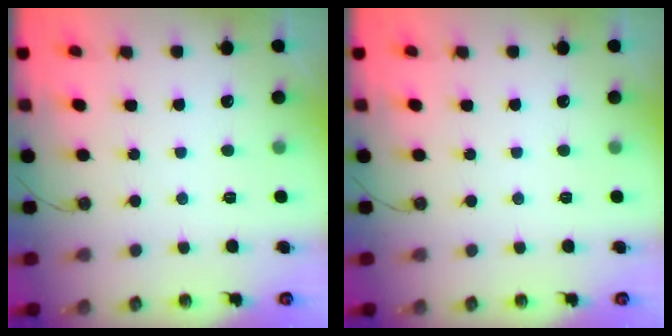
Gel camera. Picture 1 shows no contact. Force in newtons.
{"total": 0.0}